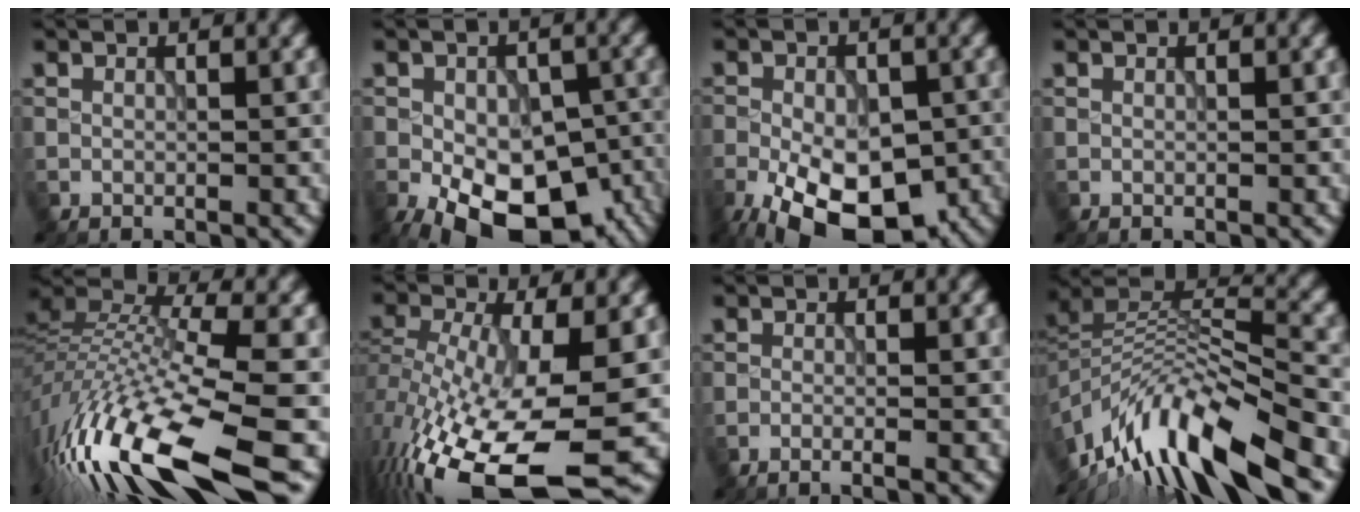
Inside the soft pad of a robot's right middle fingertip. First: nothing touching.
{"total": 15.5, "force": [-7.3, 8.6, 10.7], "torque": [-0.158, -0.043, -0.096]}
{"total": 14.0, "force": [-7.1, 7.3, 9.6], "torque": [-0.151, -0.035, -0.108]}
{"total": 0.0}
{"total": 15.9, "force": [-7.2, 4.3, 13.5], "torque": [-0.283, 0.014, -0.133]}
{"total": 15.5, "force": [-6.1, 5.6, 13.2], "torque": [-0.271, -0.025, -0.094]}
{"total": 1.4, "force": [-0.8, 0.3, 1.2], "torque": [-0.009, -0.004, -0.024]}
{"total": 12.5, "force": [-7.6, 4.1, 9.0], "torque": [-0.173, 0.017, -0.137]}